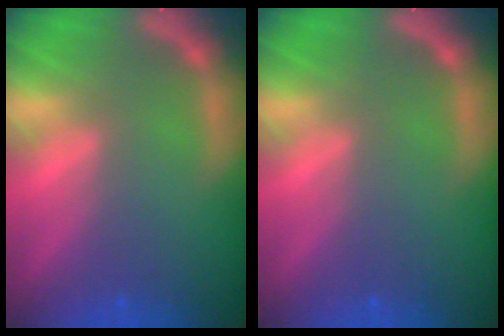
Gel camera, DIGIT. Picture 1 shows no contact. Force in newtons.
{"total": 0.0}